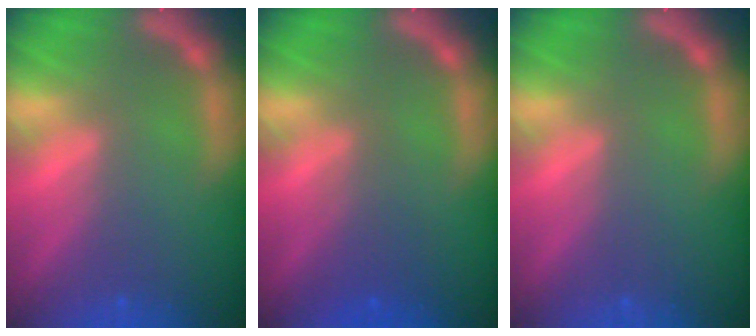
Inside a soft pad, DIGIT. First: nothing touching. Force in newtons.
{"total": 2.5}
{"total": 0.0}